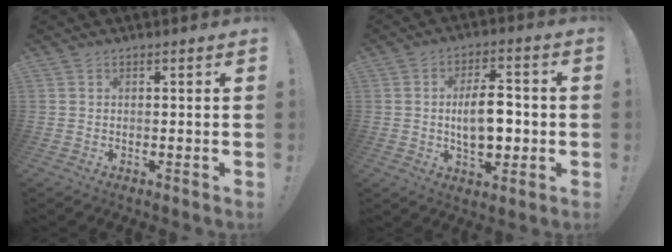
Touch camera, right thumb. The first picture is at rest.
{"total": 11.5, "force": [-0.7, 6.4, 9.6], "torque": [-0.160, 0.001, -0.016]}